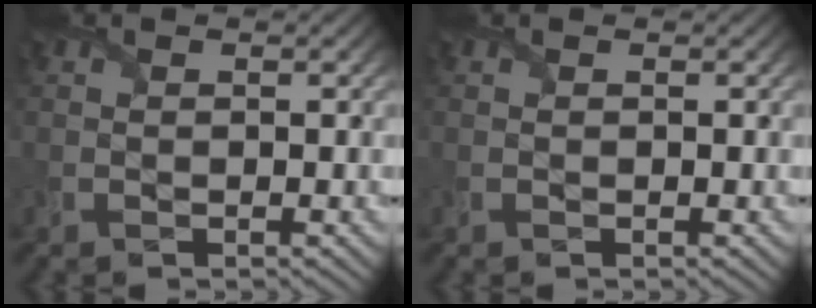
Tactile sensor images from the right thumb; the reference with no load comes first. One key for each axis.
{"total": 0.0}